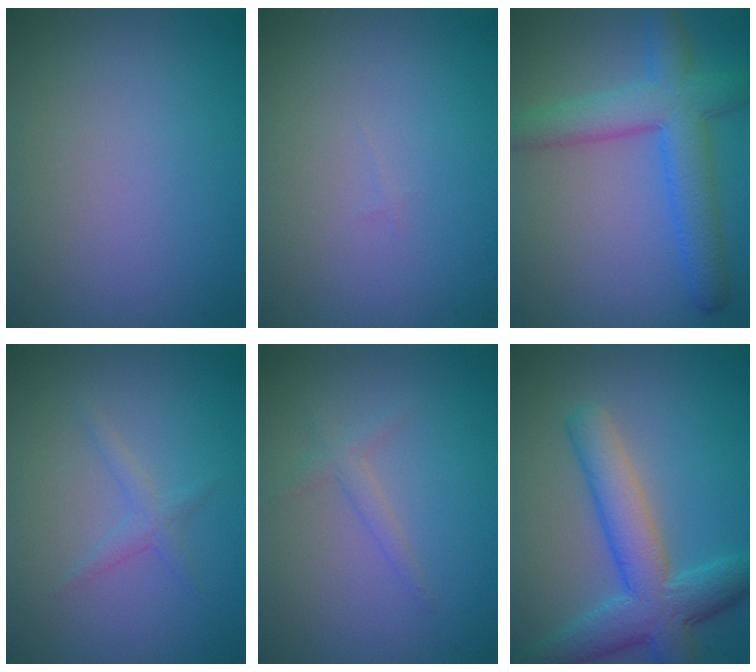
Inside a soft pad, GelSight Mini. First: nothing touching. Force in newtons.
{"total": 0.0}
{"total": 6.3, "press": 6.3, "slide": 0.3}
{"total": 1.3, "press": 1.3, "slide": 0.0}
{"total": 1.3, "press": 1.3, "slide": 0.1}
{"total": 7.1, "press": 7.1, "slide": 0.1}